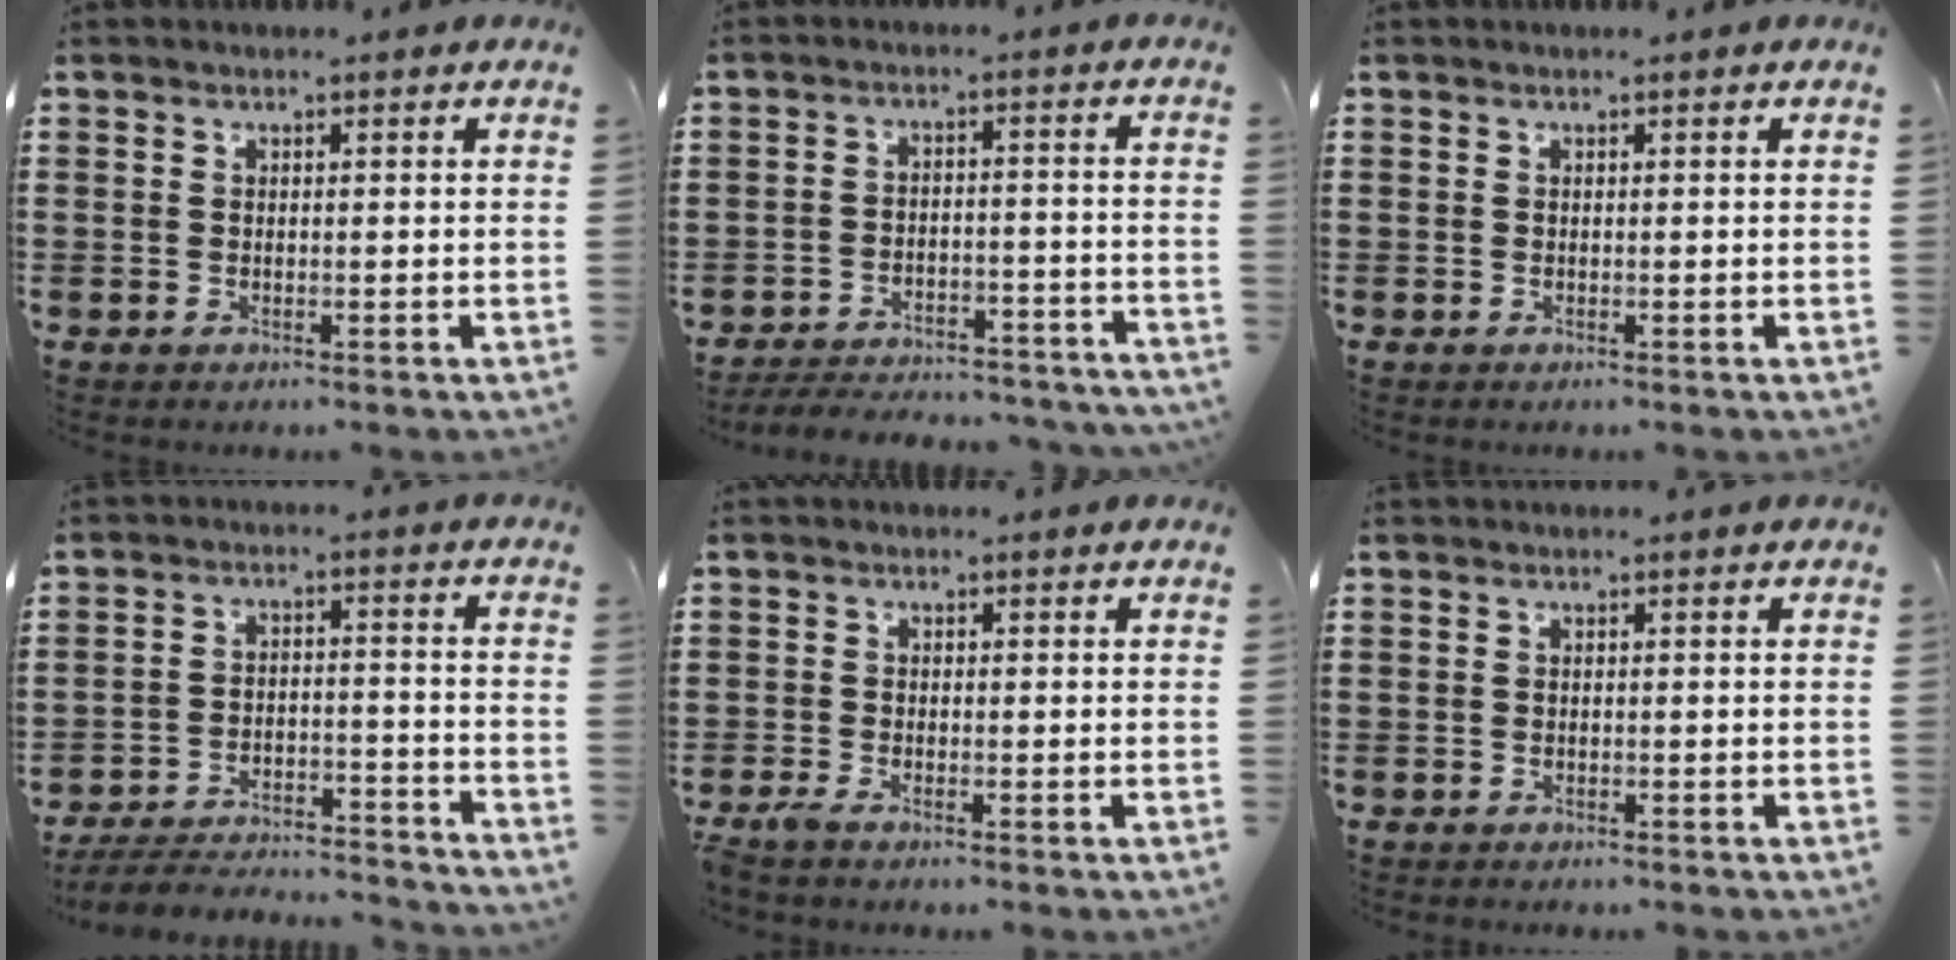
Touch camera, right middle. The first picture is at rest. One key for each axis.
{"total": 5.0, "fx": -4.9, "fy": 0.5, "fz": 0.8, "tx": -0.020, "ty": 0.005, "tz": -0.101}
{"total": 0.0}
{"total": 4.9, "fx": -4.8, "fy": 0.6, "fz": 1.0, "tx": -0.033, "ty": -0.001, "tz": -0.101}
{"total": 1.5, "fx": -1.2, "fy": 0.1, "fz": 0.8, "tx": -0.024, "ty": -0.003, "tz": -0.025}
{"total": 0.6, "fx": -0.6, "fy": 0.1, "fz": 0.0, "tx": -0.001, "ty": 0.001, "tz": -0.014}